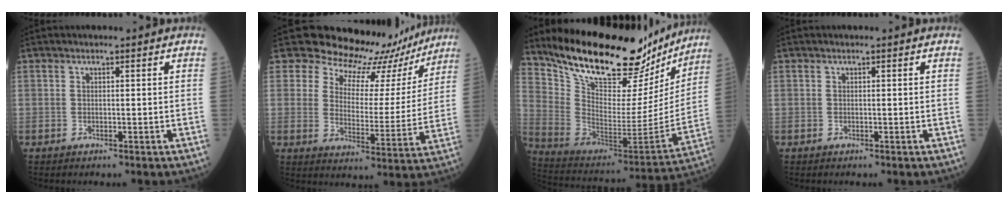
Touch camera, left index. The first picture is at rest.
{"total": 14.9, "force": [13.7, 5.5, 2.5], "torque": [-0.020, -0.036, 0.157]}
{"total": 27.0, "force": [22.7, 8.3, 12.0], "torque": [-0.194, -0.033, 0.337]}
{"total": 0.0}